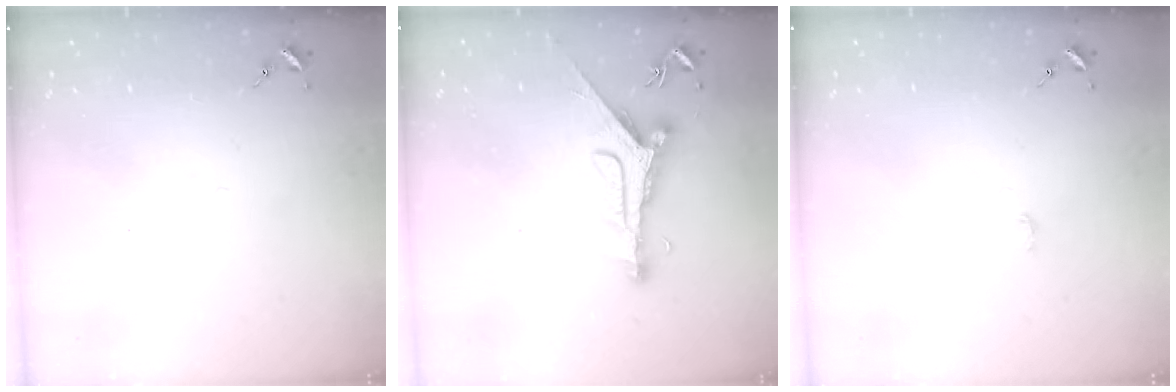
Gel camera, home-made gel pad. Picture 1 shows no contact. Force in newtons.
{"total": 10.1, "press": 10.1, "slide": 0.2}
{"total": 2.7, "press": 2.7, "slide": 0.3}